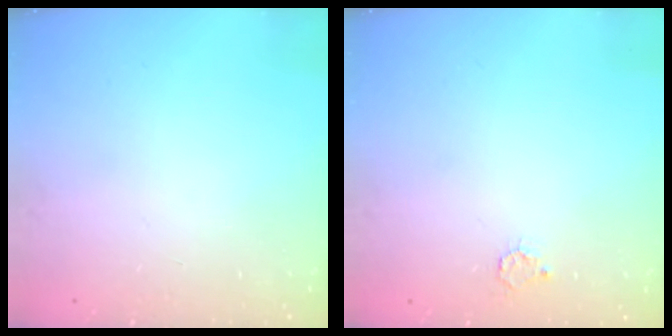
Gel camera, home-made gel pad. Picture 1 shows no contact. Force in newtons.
{"total": 3.5, "press": 3.5, "slide": 0.3}